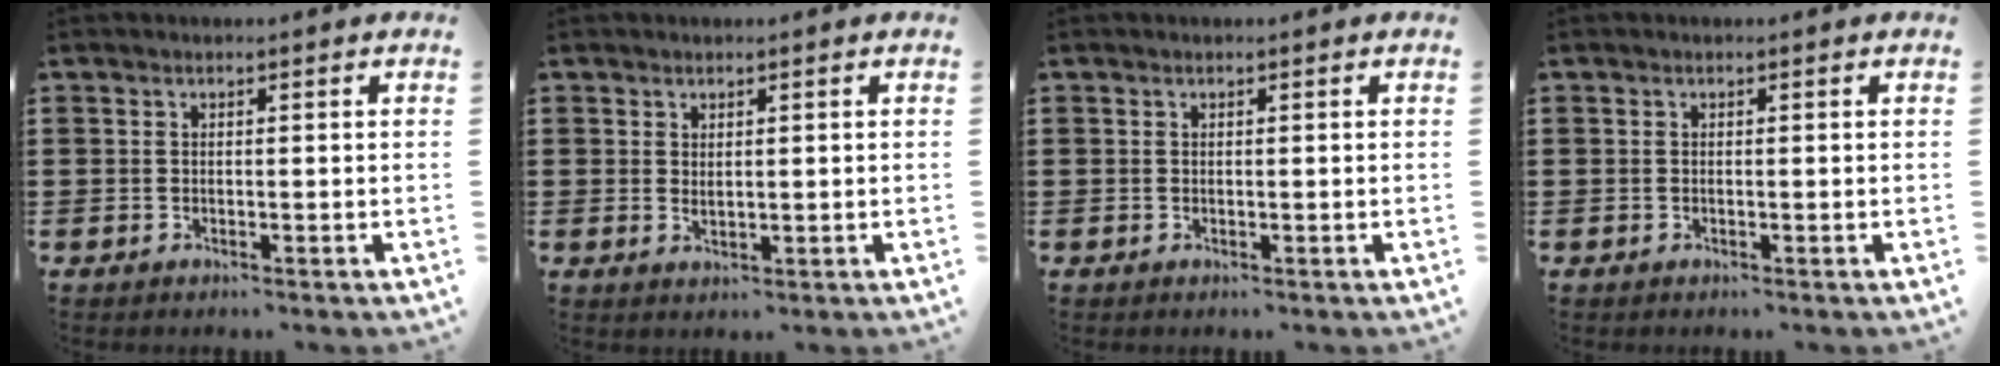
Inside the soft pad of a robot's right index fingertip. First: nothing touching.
{"total": 1.0, "force": [0.7, 0.5, 0.5], "torque": [-0.011, 0.005, 0.011]}
{"total": 0.0}
{"total": 0.0}